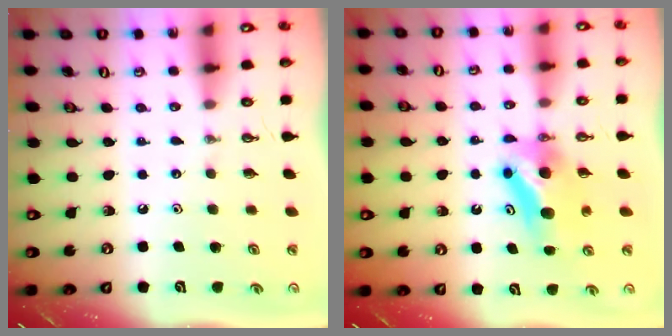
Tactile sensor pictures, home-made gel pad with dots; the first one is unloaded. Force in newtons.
{"total": 9.2, "press": 8.9, "slide": 2.0}